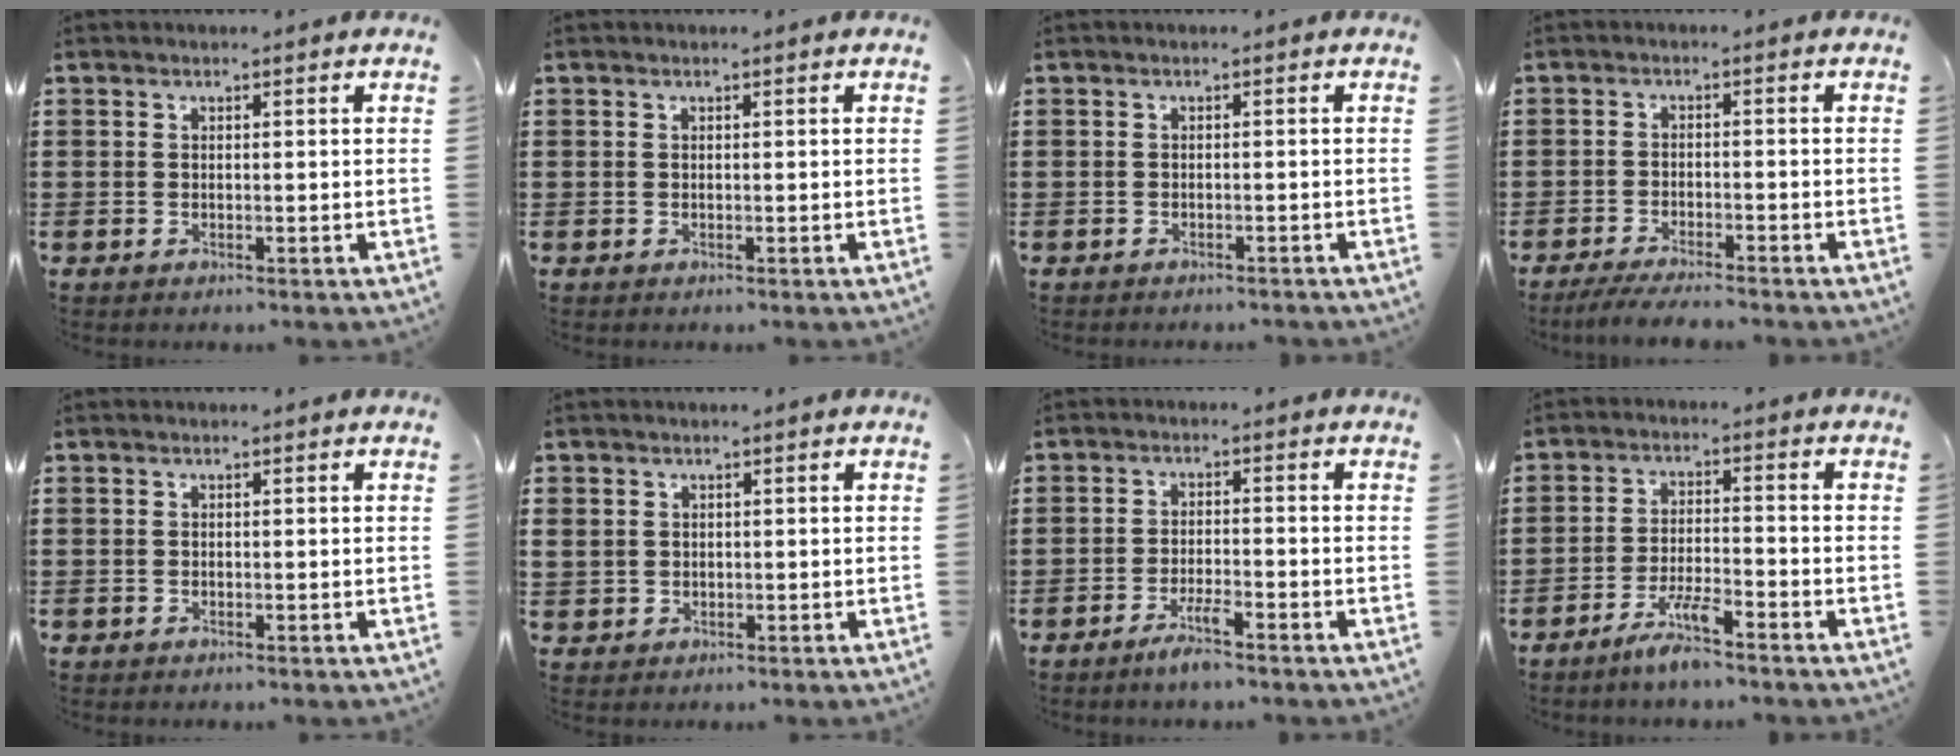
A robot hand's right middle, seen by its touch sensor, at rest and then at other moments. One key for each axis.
{"total": 0.0}
{"total": 0.7, "fx": -0.7, "fy": -0.1, "fz": 0.1, "tx": -0.005, "ty": -0.003, "tz": -0.015}
{"total": 3.7, "fx": -3.5, "fy": 0.0, "fz": 1.3, "tx": -0.028, "ty": -0.008, "tz": -0.068}
{"total": 0.0}
{"total": 1.7, "fx": 0.6, "fy": 1.6, "fz": 0.1, "tx": -0.010, "ty": 0.009, "tz": 0.010}
{"total": 3.5, "fx": -2.7, "fy": 0.3, "fz": 2.3, "tx": -0.045, "ty": 0.003, "tz": -0.051}
{"total": 5.1, "fx": -4.1, "fy": 0.5, "fz": 3.0, "tx": -0.070, "ty": -0.005, "tz": -0.083}